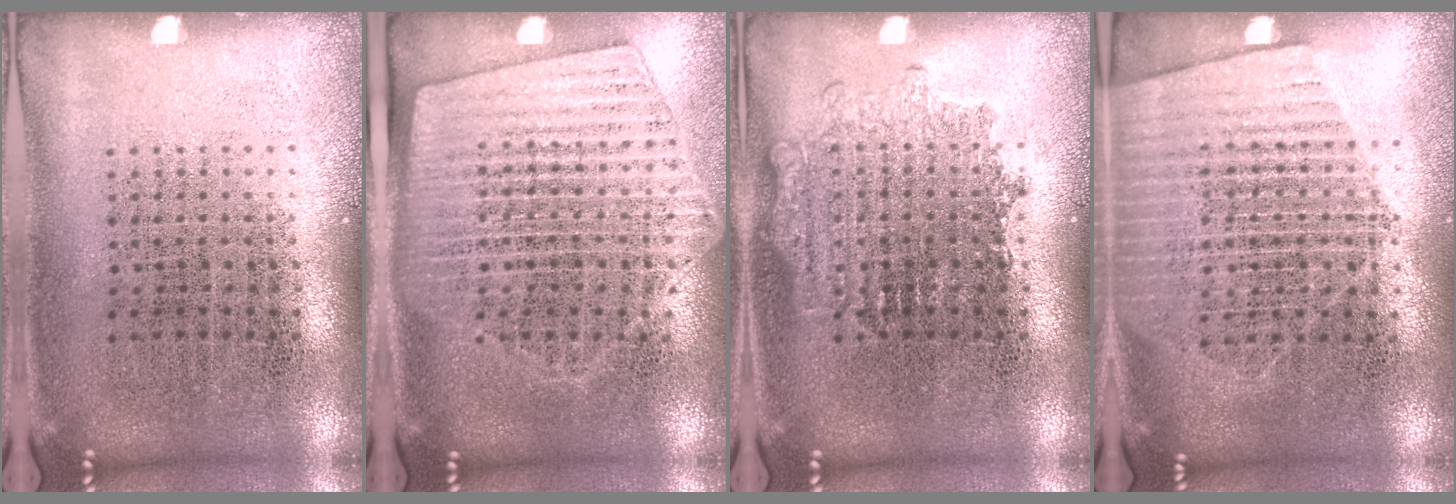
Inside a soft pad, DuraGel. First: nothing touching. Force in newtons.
{"total": 1.8, "press": 1.5, "slide": 1.0}
{"total": 1.7, "press": 1.6, "slide": 0.3}
{"total": 1.5, "press": 1.3, "slide": 0.7}